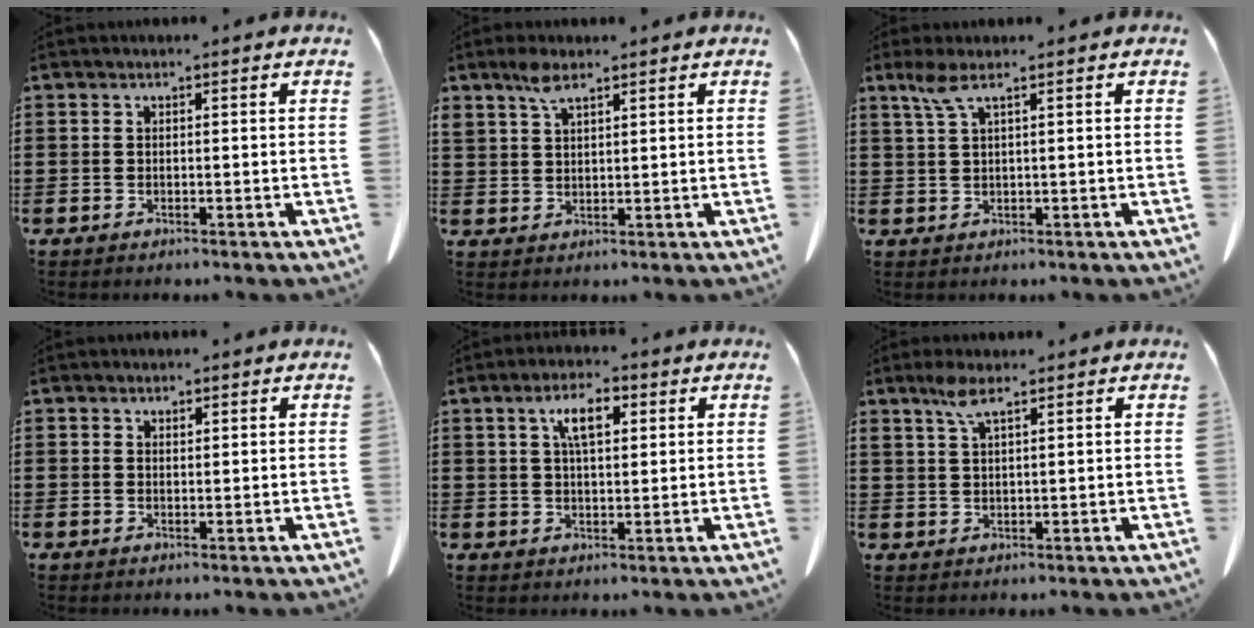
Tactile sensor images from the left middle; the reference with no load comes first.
{"total": 3.3, "force": [2.4, 1.2, 1.8], "torque": [-0.042, 0.004, 0.044]}
{"total": 2.6, "force": [1.4, 0.1, 2.2], "torque": [-0.050, 0.001, 0.025]}
{"total": 0.9, "force": [0.7, 0.6, 0.2], "torque": [-0.006, 0.003, 0.014]}
{"total": 5.4, "force": [2.2, 2.0, 4.5], "torque": [-0.088, 0.008, 0.034]}
{"total": 3.6, "force": [2.3, 0.8, 2.6], "torque": [-0.059, 0.005, 0.041]}